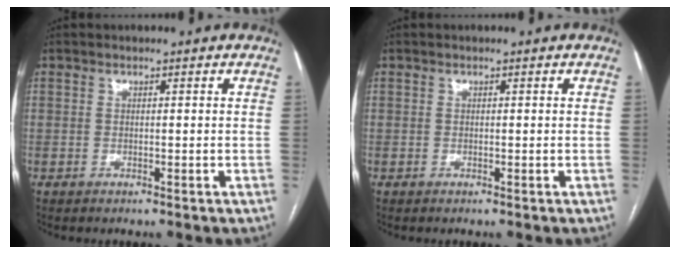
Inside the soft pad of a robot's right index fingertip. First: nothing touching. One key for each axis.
{"total": 0.0}